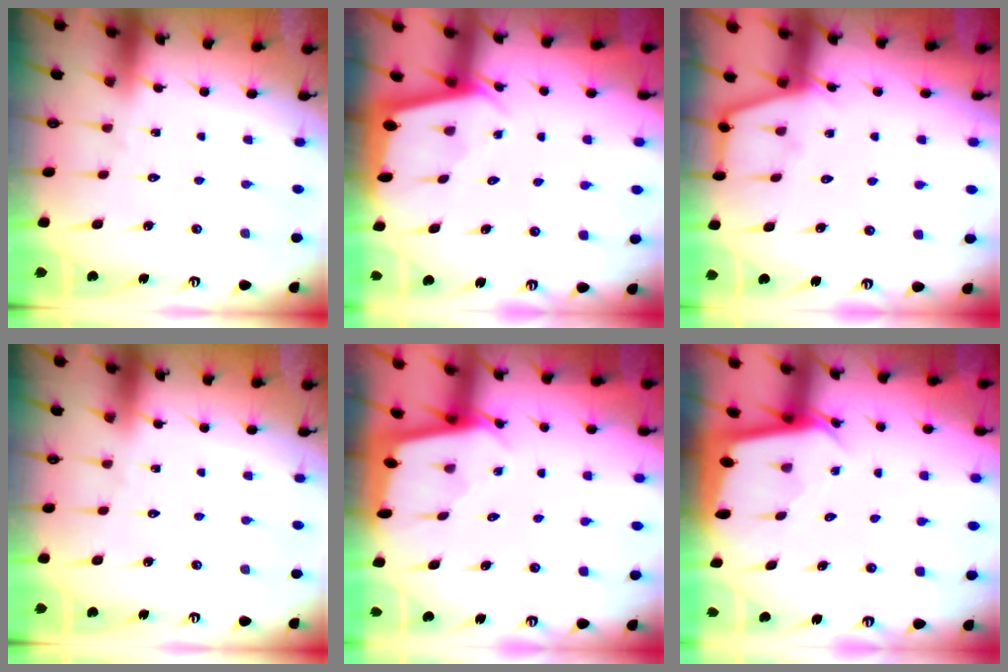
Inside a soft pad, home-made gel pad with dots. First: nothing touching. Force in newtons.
{"total": 2.2, "press": 2.2, "slide": 0.1}
{"total": 3.3, "press": 3.2, "slide": 0.5}
{"total": 0.0}
{"total": 1.8, "press": 1.8, "slide": 0.2}
{"total": 2.3, "press": 2.3, "slide": 0.1}